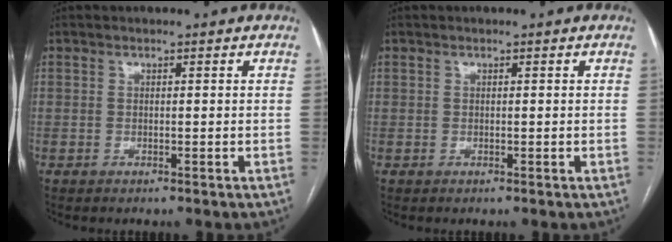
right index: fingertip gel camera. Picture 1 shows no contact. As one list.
[{"total": 0.0}]